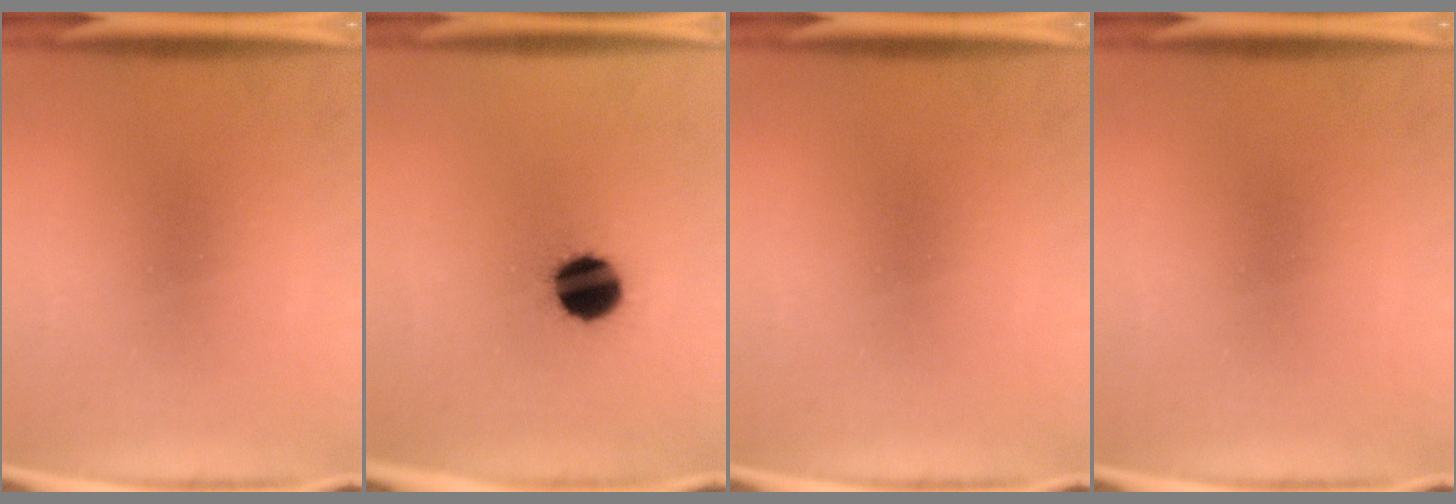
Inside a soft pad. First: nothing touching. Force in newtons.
{"total": 10.9}
{"total": 0.0}
{"total": 0.0}